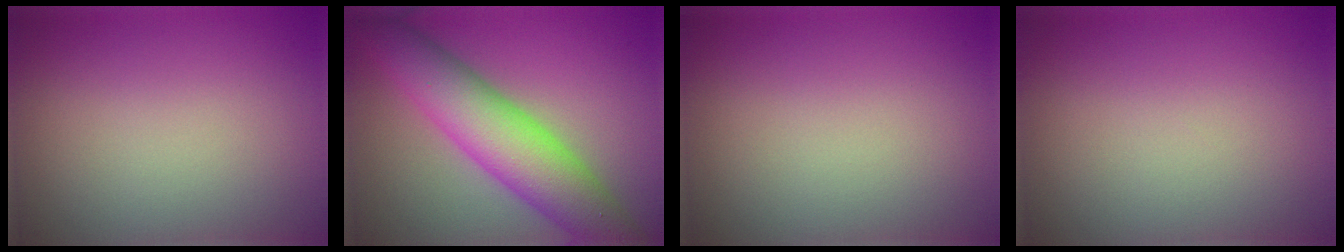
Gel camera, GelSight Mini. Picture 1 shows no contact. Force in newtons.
{"total": 8.9, "press": 8.9, "slide": 0.2}
{"total": 0.0}
{"total": 0.0}